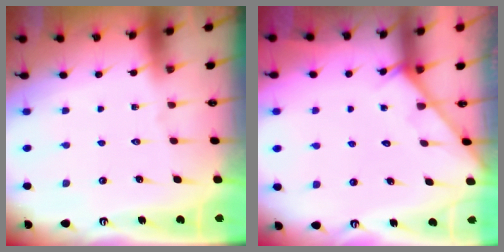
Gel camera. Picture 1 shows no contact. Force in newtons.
{"total": 4.8, "press": 4.8, "slide": 0.1}